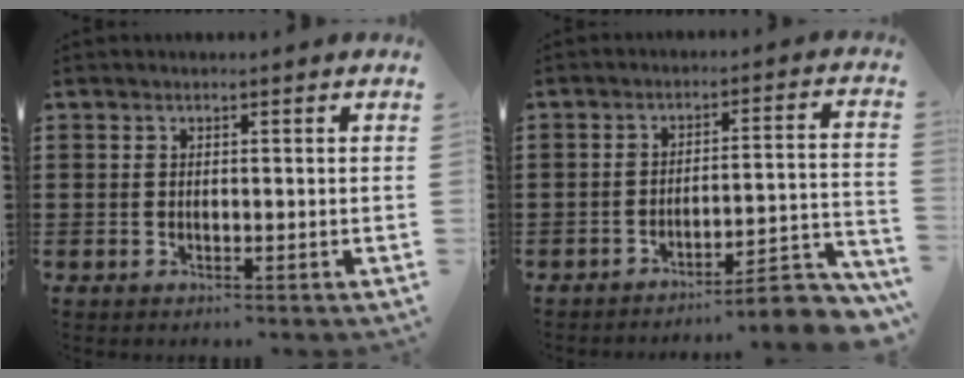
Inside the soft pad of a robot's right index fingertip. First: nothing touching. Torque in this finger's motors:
{"motor_torque": [0.19, -0.13, 0.58, 0.11]}